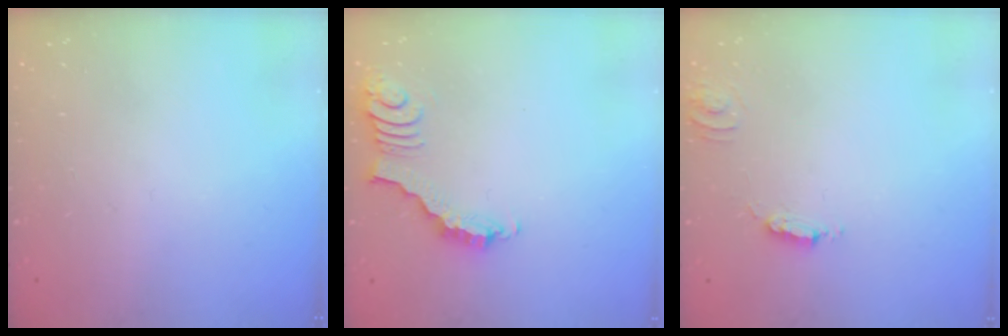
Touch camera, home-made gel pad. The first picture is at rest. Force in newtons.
{"total": 3.5, "press": 3.5, "slide": 0.4}
{"total": 2.5, "press": 2.5, "slide": 0.1}